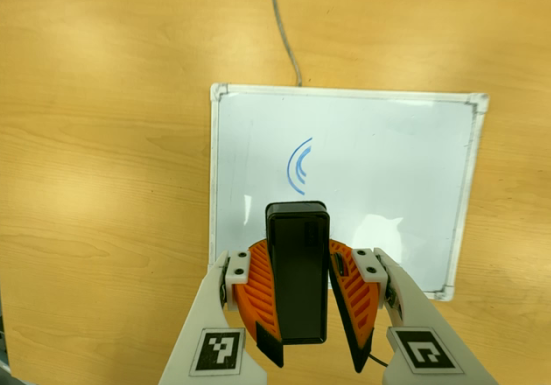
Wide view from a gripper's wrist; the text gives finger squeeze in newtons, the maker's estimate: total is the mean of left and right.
{"total": 9.6, "left": 9.2, "right": 10.0}